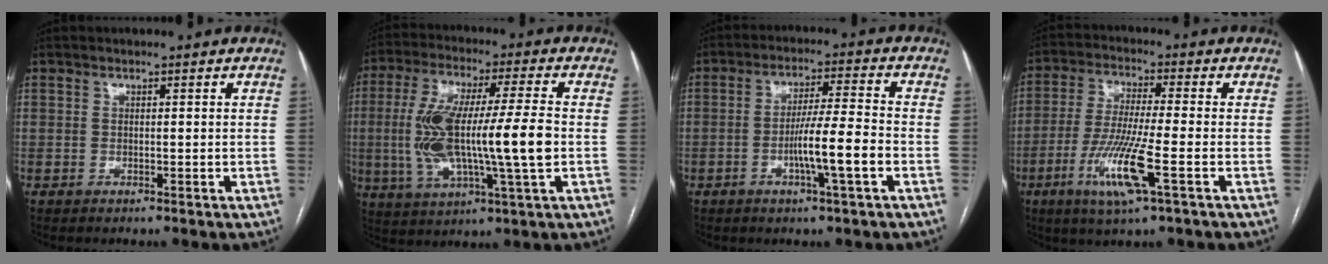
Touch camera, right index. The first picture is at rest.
{"total": 16.8, "force": [-1.1, 2.0, 16.7], "torque": [-0.328, 0.007, -0.020]}
{"total": 8.6, "force": [-2.7, -0.3, 8.1], "torque": [-0.143, 0.000, -0.050]}
{"total": 10.8, "force": [-4.0, 0.2, 10.0], "torque": [-0.205, -0.019, -0.079]}